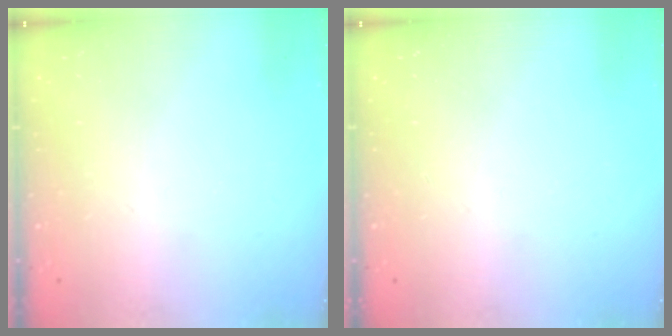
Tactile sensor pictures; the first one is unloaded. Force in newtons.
{"total": 0.0}